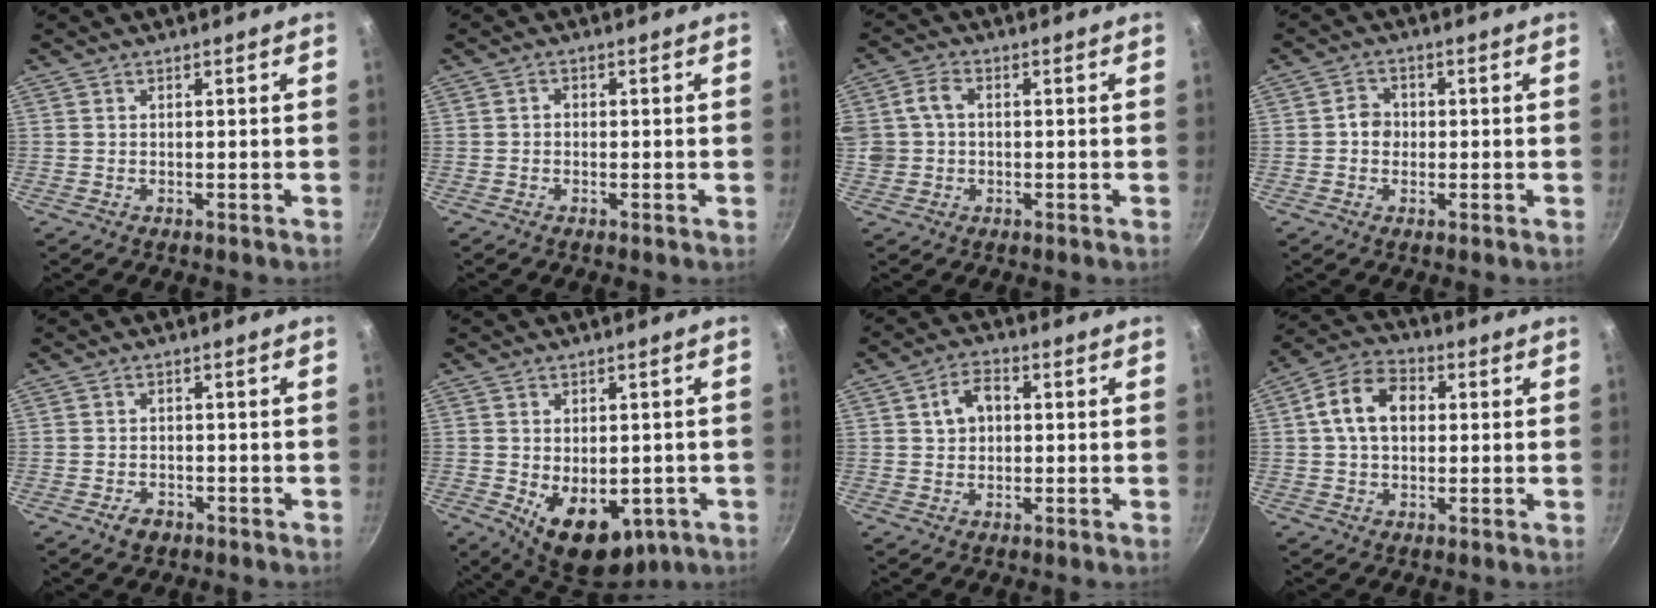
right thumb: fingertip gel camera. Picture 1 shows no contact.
{"total": 1.1, "force": [-0.3, 0.9, 0.5], "torque": [-0.008, 0.005, -0.007]}
{"total": 6.1, "force": [0.4, 4.8, 3.8], "torque": [-0.076, 0.014, 0.003]}
{"total": 3.3, "force": [-0.3, 2.9, 1.5], "torque": [-0.005, 0.010, -0.009]}
{"total": 1.8, "force": [-1.0, 1.2, 0.8], "torque": [-0.011, 0.008, -0.015]}
{"total": 12.9, "force": [-3.6, 8.1, 9.4], "torque": [-0.099, -0.011, -0.029]}
{"total": 5.7, "force": [1.0, 4.1, 3.9], "torque": [-0.047, 0.014, 0.013]}
{"total": 10.6, "force": [1.5, 7.5, 7.4], "torque": [-0.109, 0.023, 0.010]}